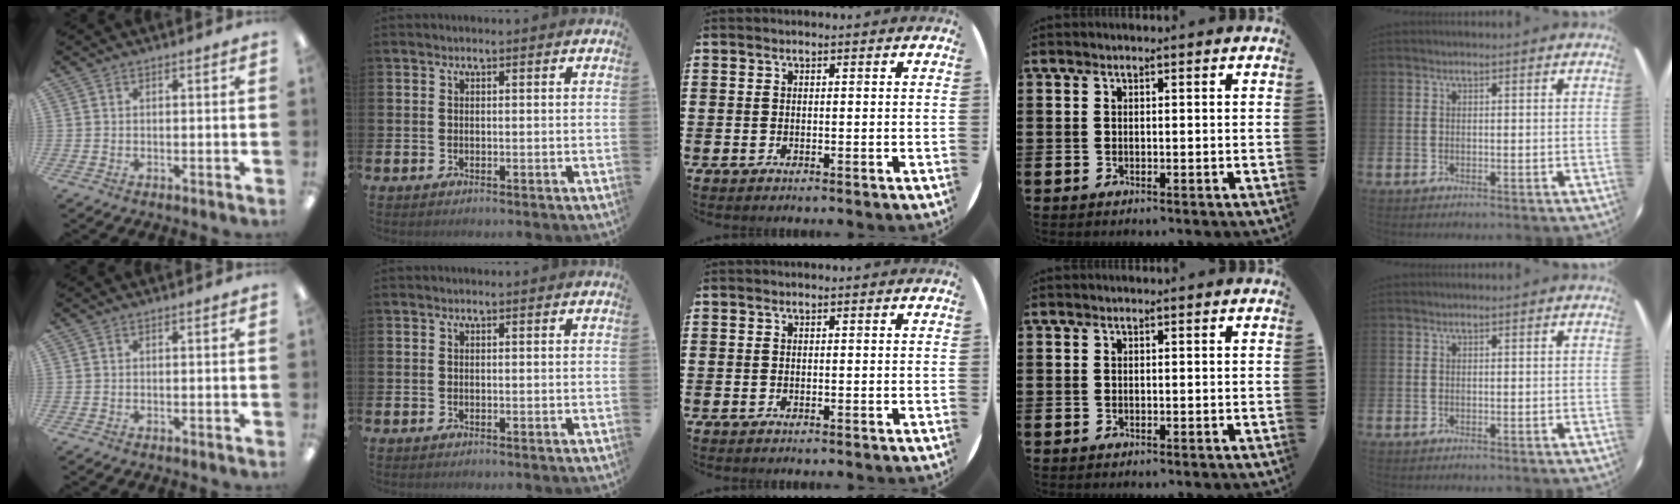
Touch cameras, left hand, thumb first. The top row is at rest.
{}